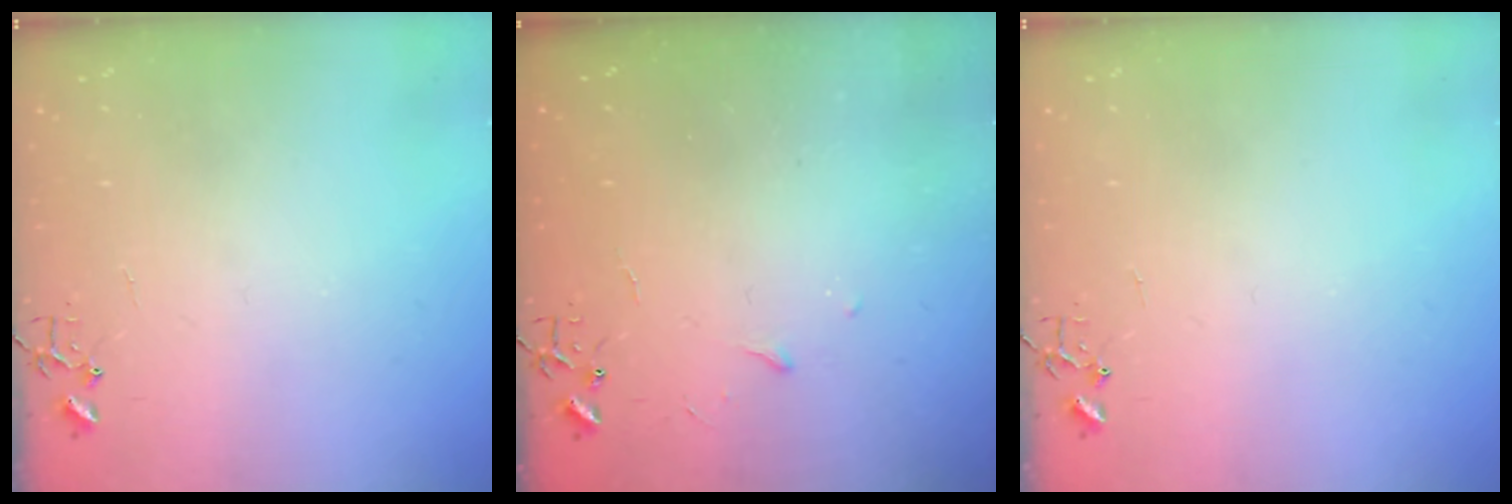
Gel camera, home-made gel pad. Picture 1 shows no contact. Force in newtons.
{"total": 3.6, "press": 3.5, "slide": 0.5}
{"total": 0.0}